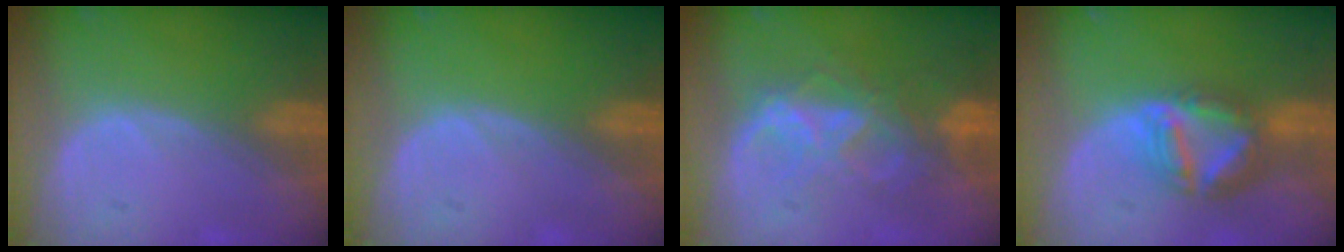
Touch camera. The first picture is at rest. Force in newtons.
{"total": 0.0}
{"total": 8.2, "press": 7.3, "slide": 3.7}
{"total": 7.8, "press": 6.8, "slide": 3.9}